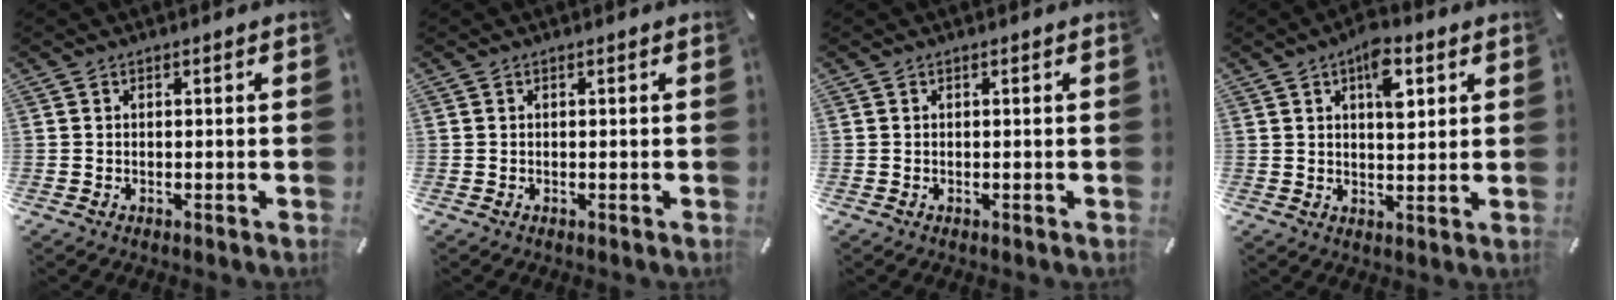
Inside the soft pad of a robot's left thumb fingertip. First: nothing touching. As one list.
[{"total": 0.0}, {"total": 0.0}, {"total": 8.4, "force": [3.3, 4.4, 6.3], "torque": [-0.081, -0.008, 0.052]}]